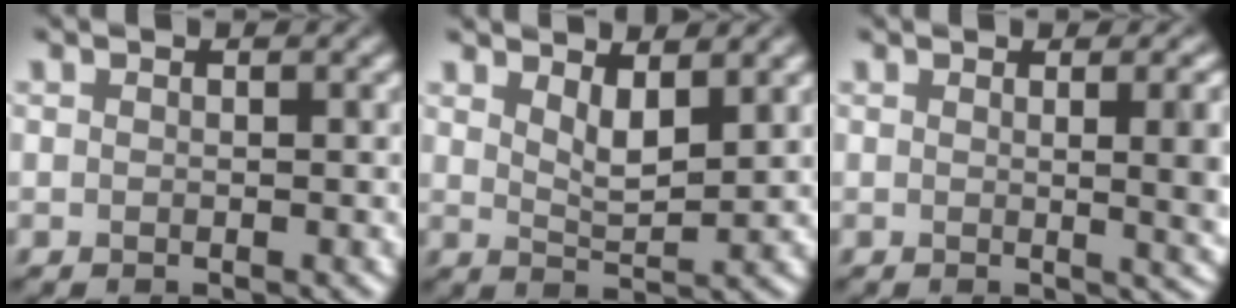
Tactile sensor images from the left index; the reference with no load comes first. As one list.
[{"total": 2.9, "force": [1.7, 0.8, 2.2], "torque": [-0.044, -0.010, 0.030]}, {"total": 6.5, "force": [1.2, 2.6, 5.9], "torque": [-0.035, 0.004, 0.015]}]